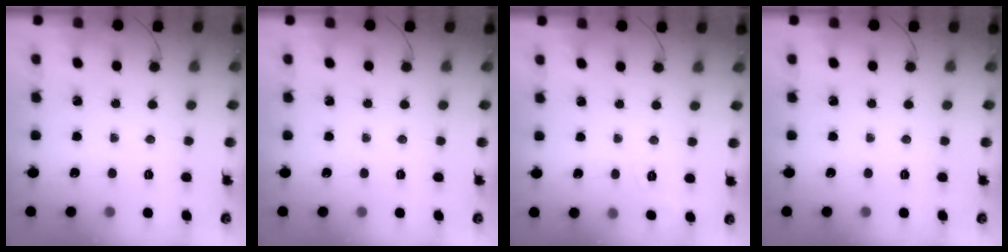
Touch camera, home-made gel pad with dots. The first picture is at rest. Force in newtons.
{"total": 0.0}
{"total": 3.1, "press": 2.4, "slide": 1.9}
{"total": 0.0}